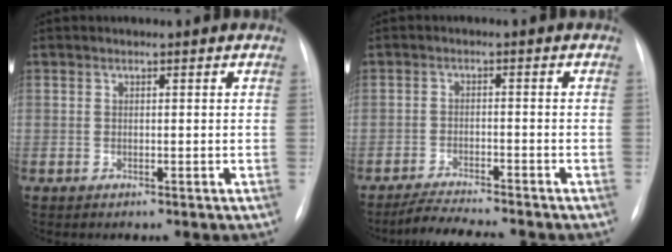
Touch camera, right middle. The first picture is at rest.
{"total": 6.1, "force": [-5.6, -0.2, 2.2], "torque": [-0.043, -0.017, -0.095]}